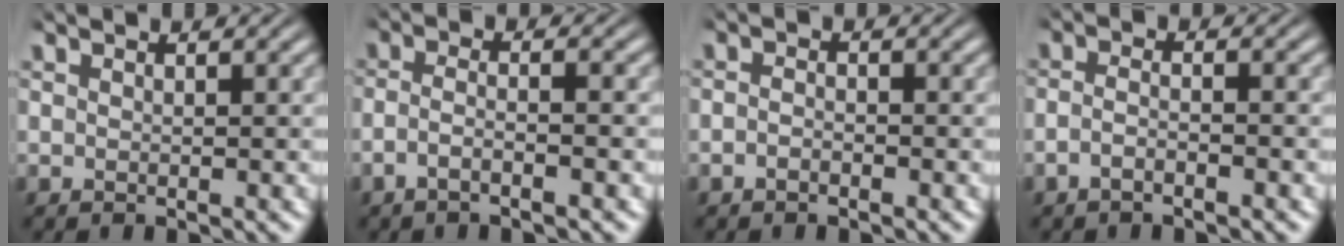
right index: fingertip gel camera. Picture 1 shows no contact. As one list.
[{"total": 2.7, "force": [-1.6, 0.3, 2.2], "torque": [-0.048, -0.013, -0.023]}, {"total": 1.2, "force": [-1.1, 0.3, 0.3], "torque": [-0.004, -0.006, -0.020]}, {"total": 2.1, "force": [-1.6, 0.3, 1.4], "torque": [-0.031, -0.008, -0.027]}]